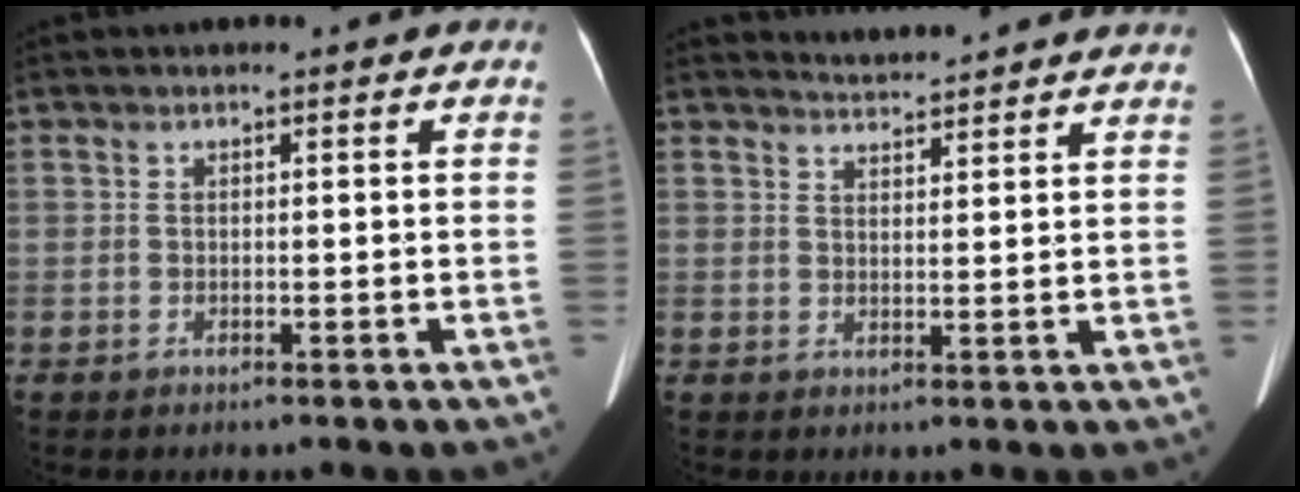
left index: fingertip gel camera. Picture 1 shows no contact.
{"total": 6.2, "force": [6.2, -0.1, 0.6], "torque": [-0.016, 0.012, 0.072]}